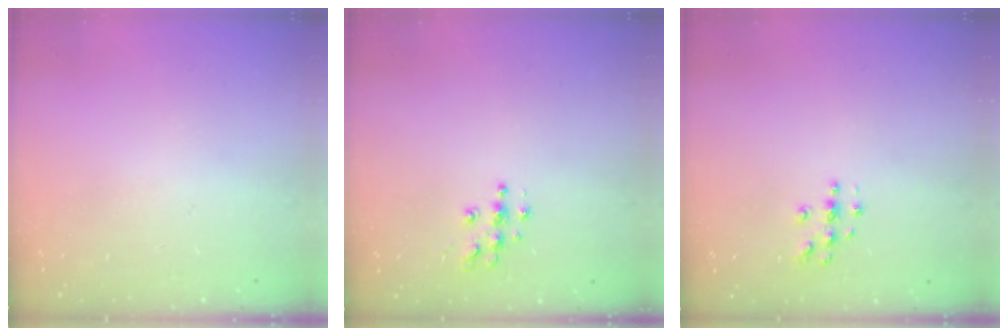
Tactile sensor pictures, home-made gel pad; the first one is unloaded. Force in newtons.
{"total": 5.8, "press": 5.8, "slide": 0.2}
{"total": 3.6, "press": 3.6, "slide": 0.5}